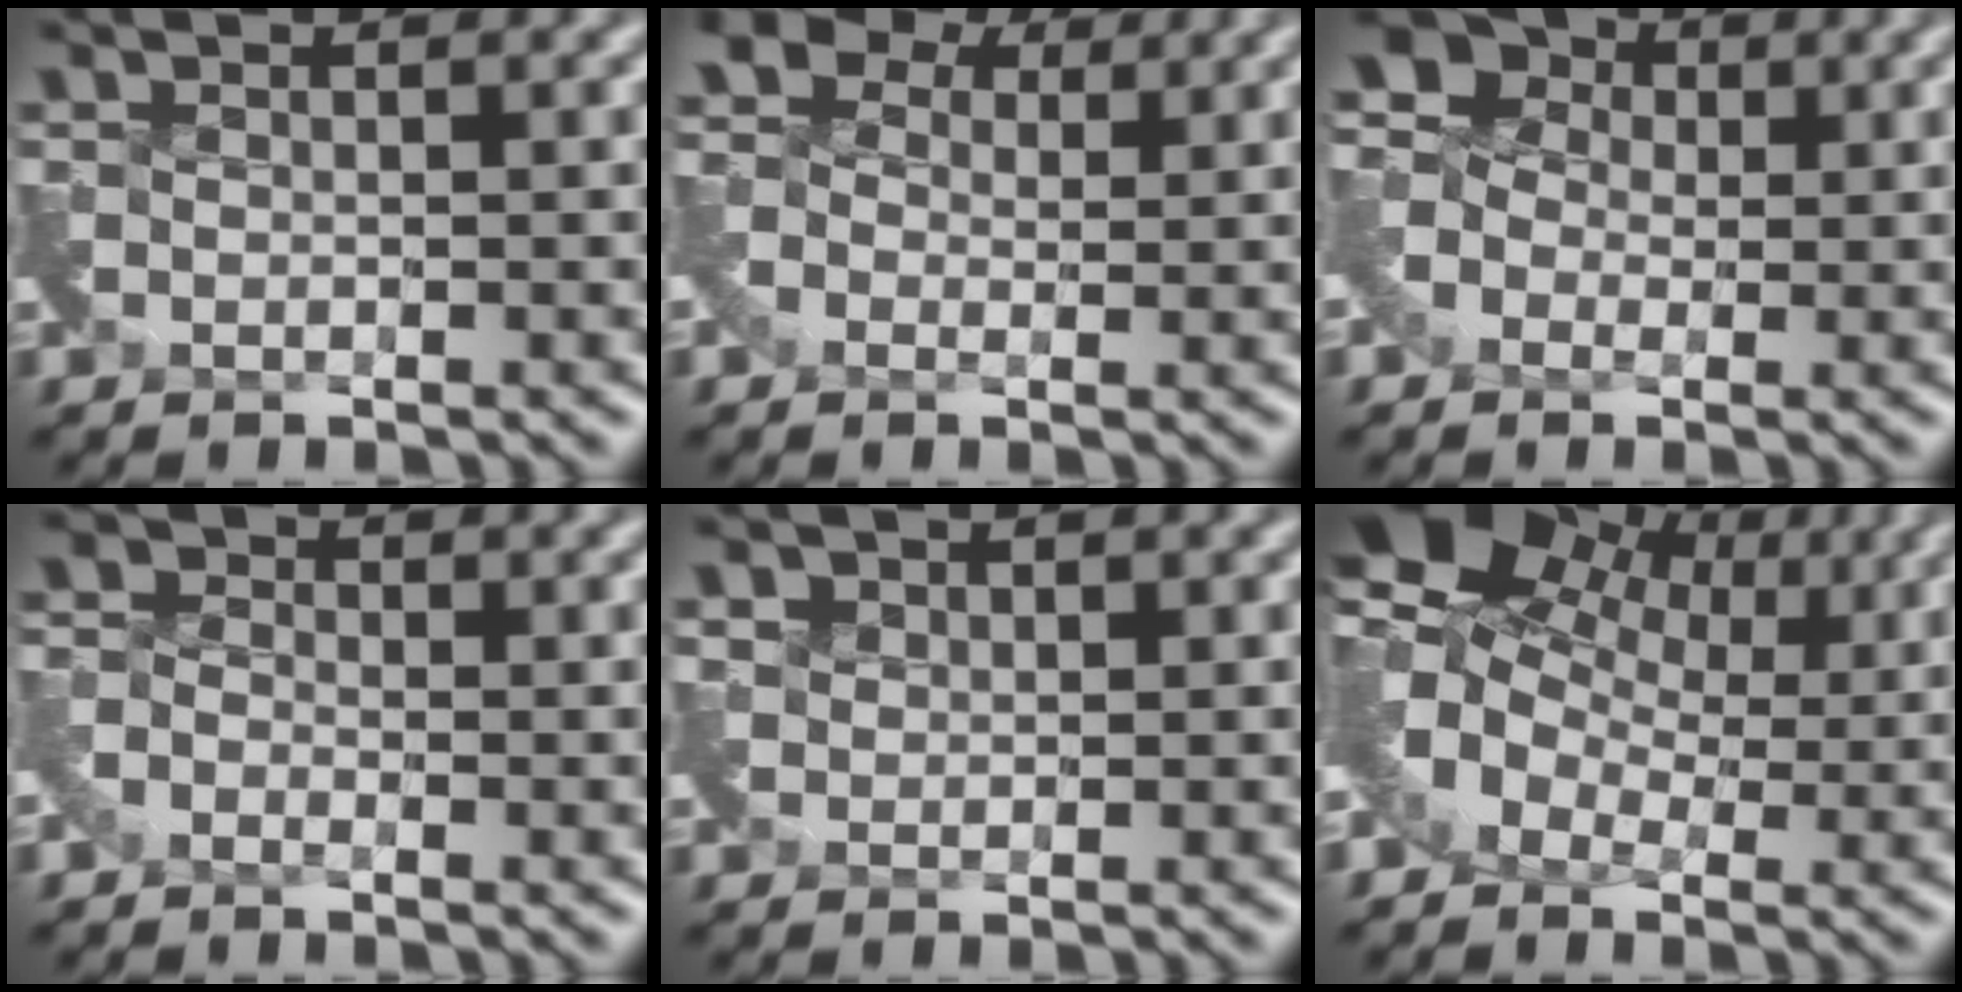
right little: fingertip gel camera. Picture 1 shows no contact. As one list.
[{"total": 4.8, "force": [1.5, 3.7, 2.7], "torque": [-0.072, 0.028, 0.015]}, {"total": 4.8, "force": [0.6, 4.0, 2.5], "torque": [-0.057, 0.029, 0.003]}, {"total": 1.4, "force": [-1.1, 0.8, 0.2], "torque": [-0.013, 0.004, -0.034]}, {"total": 0.8, "force": [0.5, 0.6, -0.3], "torque": [0.002, 0.005, 0.012]}, {"total": 7.7, "force": [3.1, 5.3, 4.7], "torque": [-0.079, 0.013, 0.044]}]